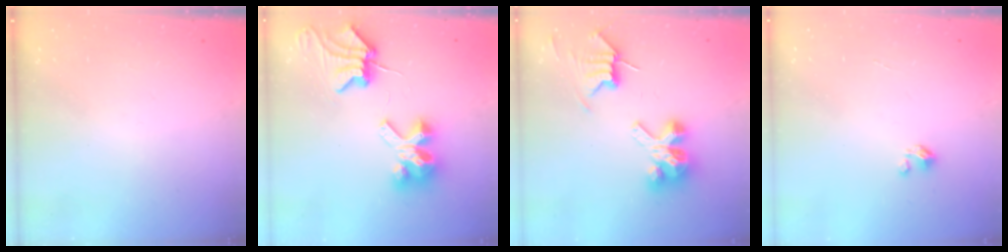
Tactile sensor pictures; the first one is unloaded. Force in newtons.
{"total": 7.9, "press": 7.8, "slide": 1.0}
{"total": 9.3, "press": 9.2, "slide": 0.8}
{"total": 0.0}